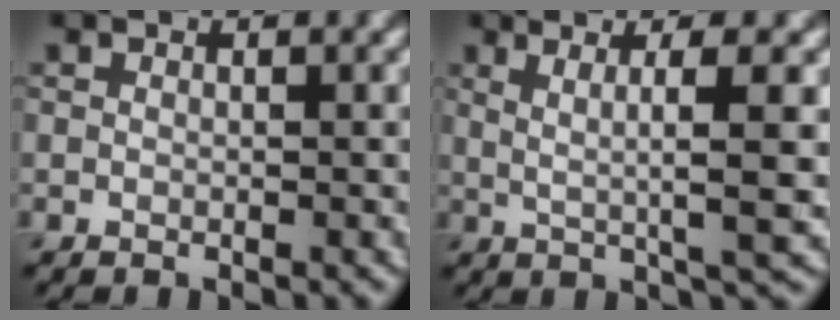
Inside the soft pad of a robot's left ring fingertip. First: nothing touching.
{"total": 5.0, "force": [1.1, 0.9, 4.8], "torque": [-0.078, 0.001, 0.021]}